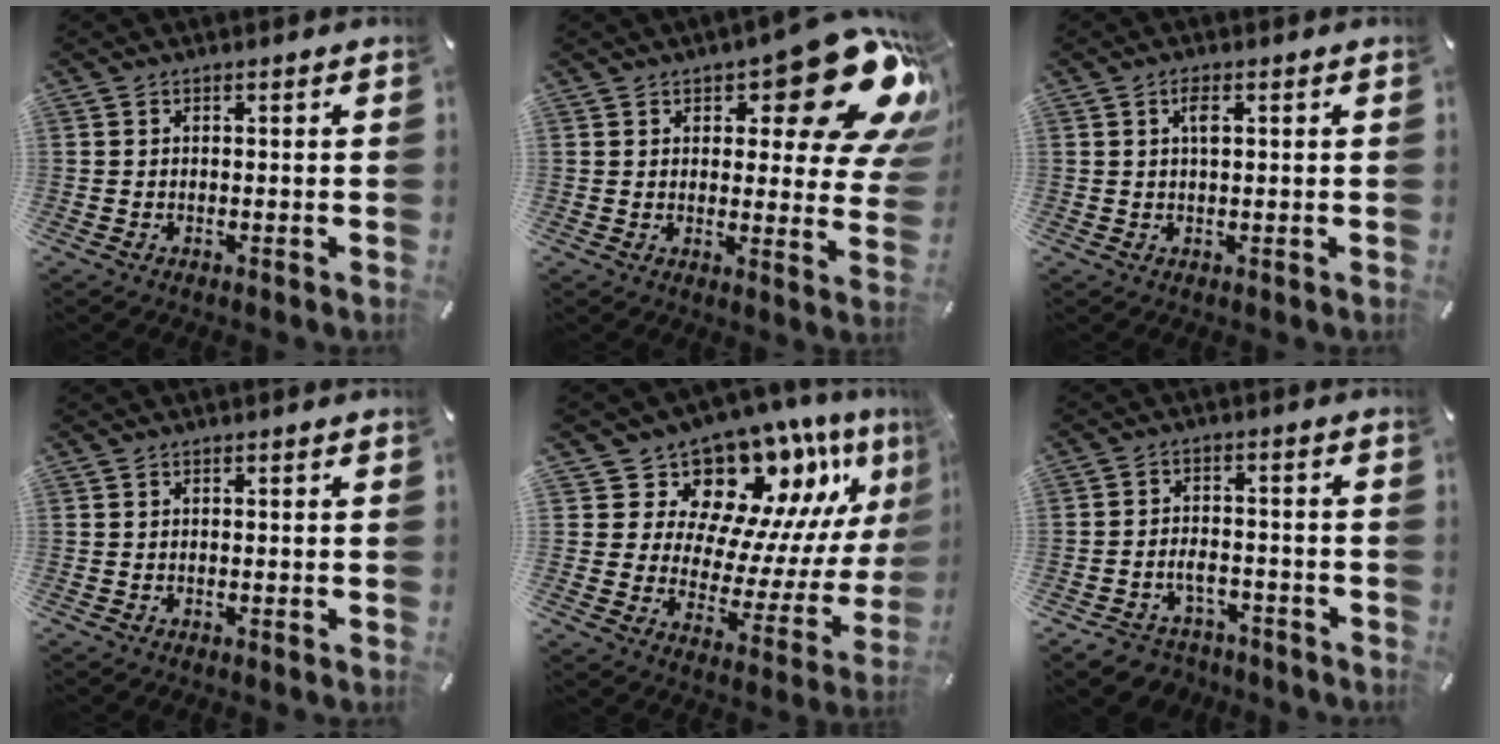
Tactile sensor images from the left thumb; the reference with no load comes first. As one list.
[{"total": 18.6, "force": [10.4, 6.7, 13.9], "torque": [-0.163, -0.077, 0.168]}, {"total": 2.6, "force": [0.8, 0.8, 2.3], "torque": [-0.047, 0.006, 0.011]}, {"total": 0.0}, {"total": 15.5, "force": [13.1, 7.2, 4.2], "torque": [-0.059, -0.132, 0.221]}, {"total": 5.6, "force": [-3.2, 4.0, 2.3], "torque": [-0.054, 0.014, -0.060]}]